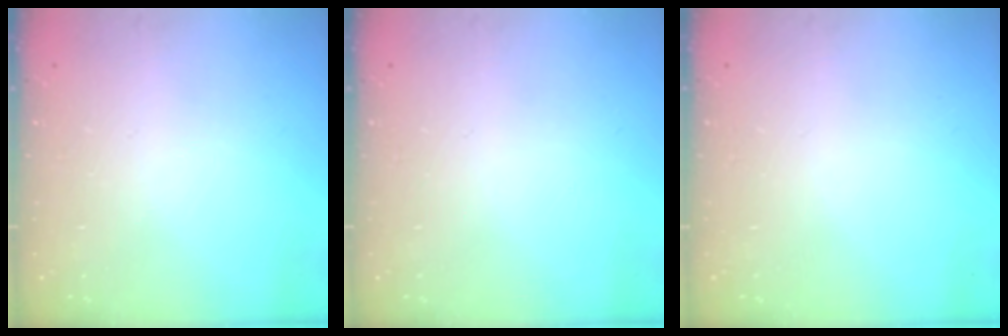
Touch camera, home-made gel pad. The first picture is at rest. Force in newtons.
{"total": 0.0}
{"total": 0.0}